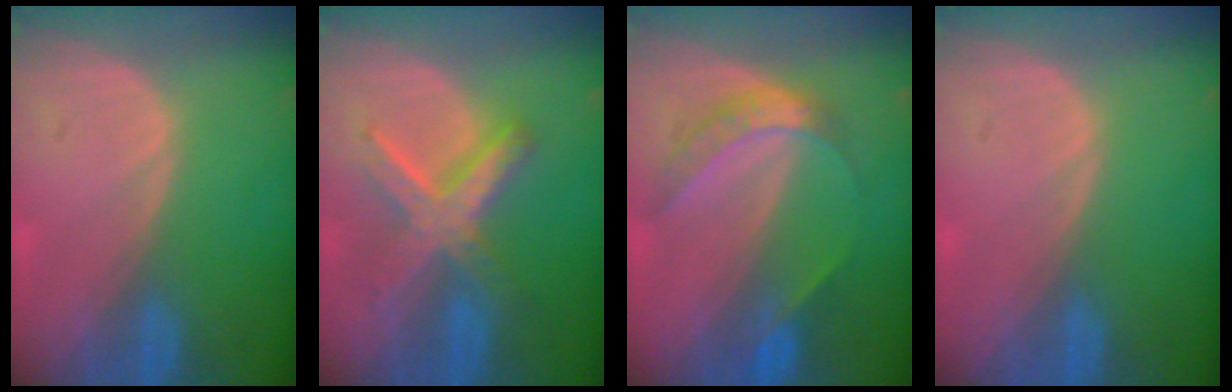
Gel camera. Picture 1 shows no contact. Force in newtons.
{"total": 7.6, "press": 7.6, "slide": 0.5}
{"total": 6.2, "press": 5.3, "slide": 3.2}
{"total": 0.0}